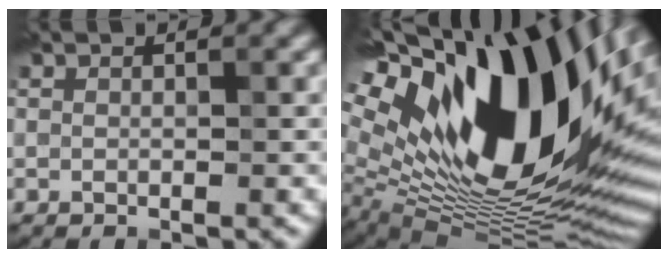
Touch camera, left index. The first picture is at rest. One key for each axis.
{"total": 20.7, "fx": 7.4, "fy": 10.1, "fz": 16.5, "tx": -0.289, "ty": 0.020, "tz": 0.124}